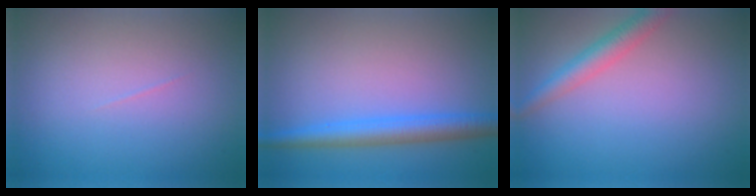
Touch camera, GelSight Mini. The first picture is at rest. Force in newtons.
{"total": 3.7, "press": 3.7, "slide": 0.0}
{"total": 2.8, "press": 2.8, "slide": 0.1}